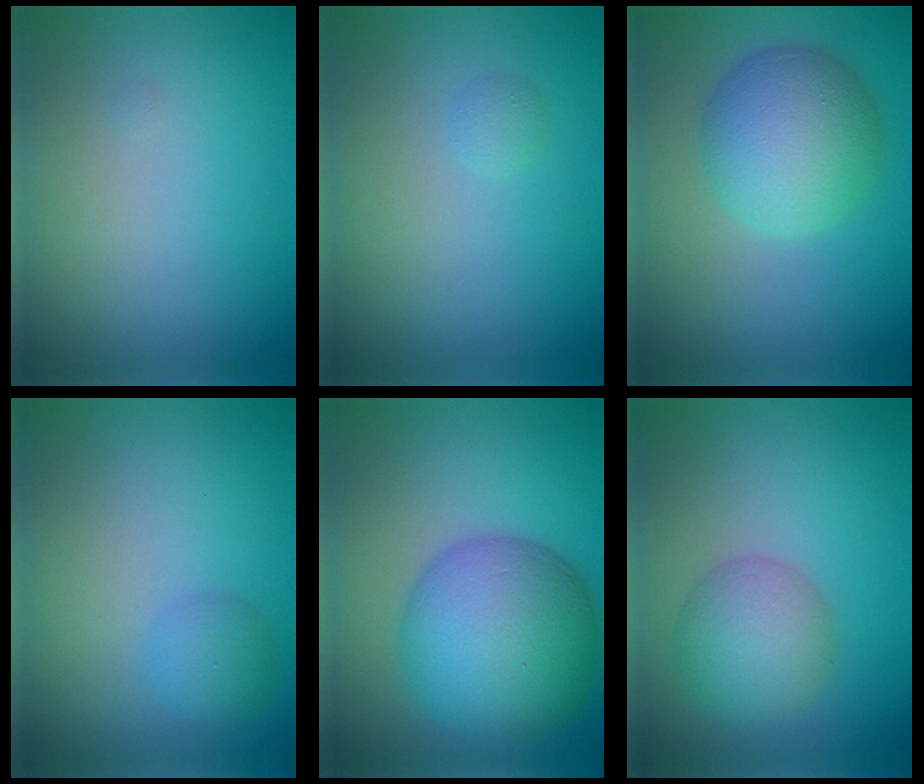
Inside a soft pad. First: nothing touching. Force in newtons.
{"total": 0.8, "press": 0.8, "slide": 0.0}
{"total": 7.1, "press": 7.1, "slide": 0.1}
{"total": 1.9, "press": 1.9, "slide": 0.1}
{"total": 11.1, "press": 11.1, "slide": 0.3}
{"total": 4.8, "press": 4.8, "slide": 0.1}